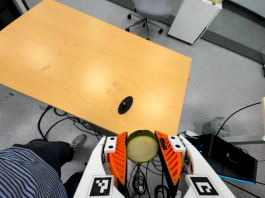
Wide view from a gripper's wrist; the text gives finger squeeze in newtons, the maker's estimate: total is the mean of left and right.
{"total": 14.1, "left": 14.0, "right": 14.1}